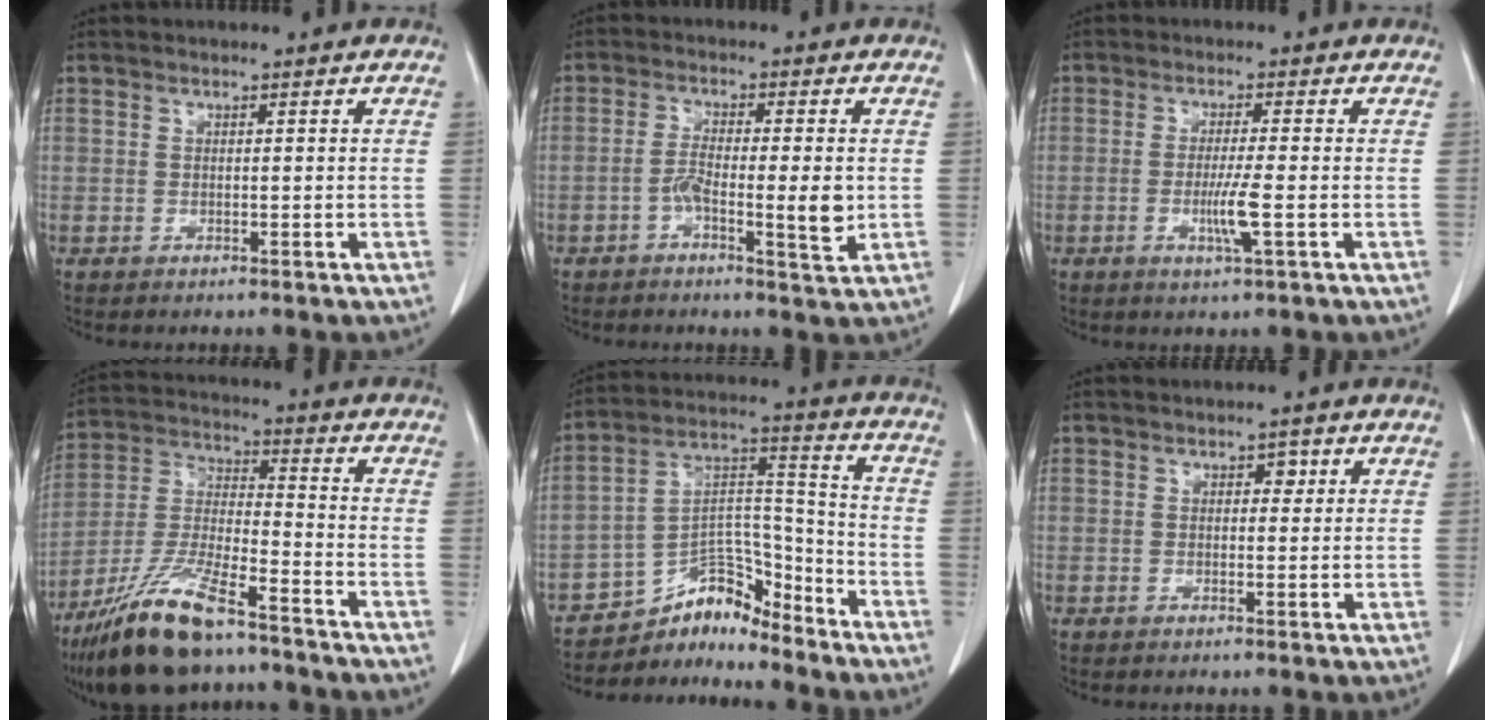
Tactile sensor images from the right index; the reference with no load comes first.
{"total": 6.2, "force": [-1.3, 1.2, 5.9], "torque": [-0.099, -0.002, -0.022]}
{"total": 4.6, "force": [-1.2, -0.4, 4.4], "torque": [-0.086, -0.010, -0.023]}
{"total": 15.3, "force": [-11.3, 2.8, 10.0], "torque": [-0.215, -0.025, -0.208]}
{"total": 8.7, "force": [-8.4, 2.3, 1.0], "torque": [-0.013, 0.063, -0.149]}
{"total": 1.3, "force": [0.5, 0.9, 0.8], "torque": [-0.004, 0.004, 0.003]}